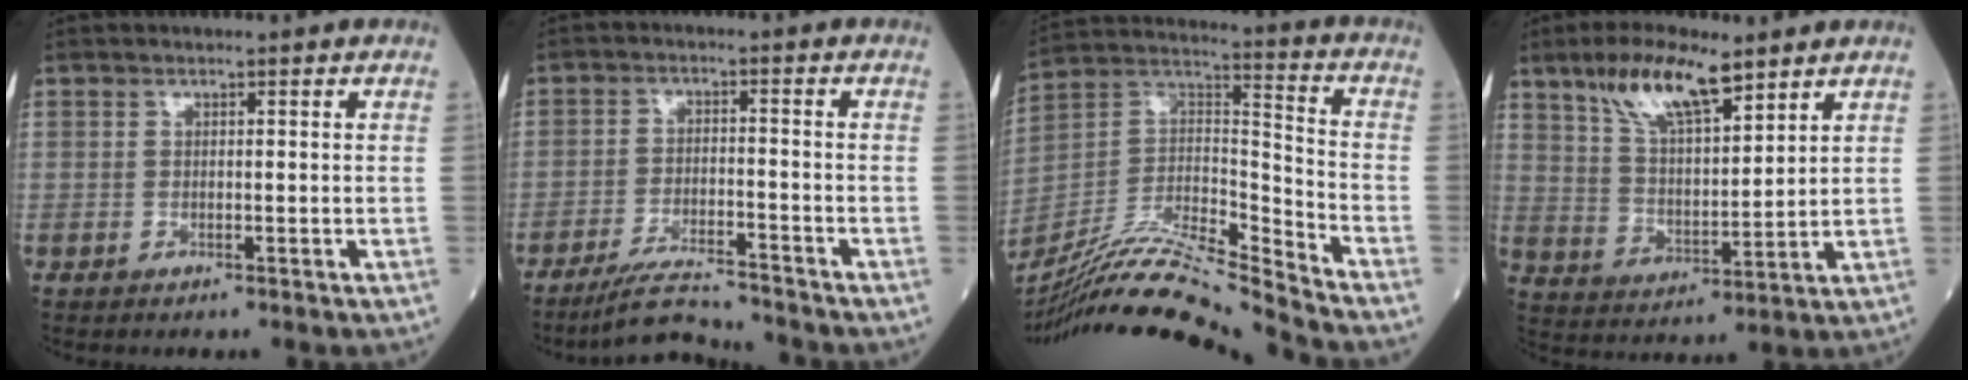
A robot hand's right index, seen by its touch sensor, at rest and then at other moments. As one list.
[{"total": 7.0, "force": [-6.7, 0.0, 2.0], "torque": [-0.039, -0.012, -0.121]}, {"total": 20.4, "force": [-18.7, -1.2, 8.0], "torque": [-0.170, 0.010, -0.338]}, {"total": 11.1, "force": [7.5, 2.8, 7.6], "torque": [-0.148, 0.008, 0.143]}]